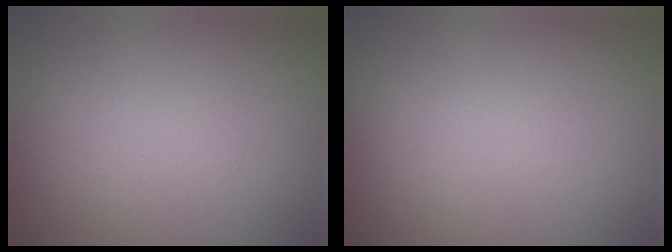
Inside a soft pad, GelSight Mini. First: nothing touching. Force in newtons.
{"total": 0.0}